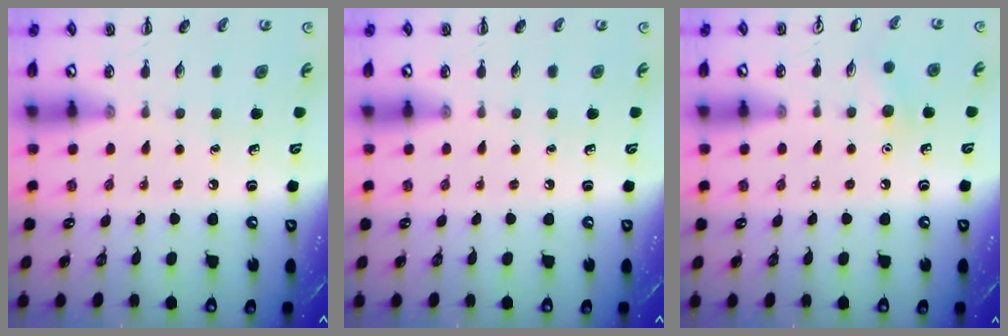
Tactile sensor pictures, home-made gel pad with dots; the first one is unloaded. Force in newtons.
{"total": 0.0}
{"total": 6.2, "press": 5.9, "slide": 1.8}